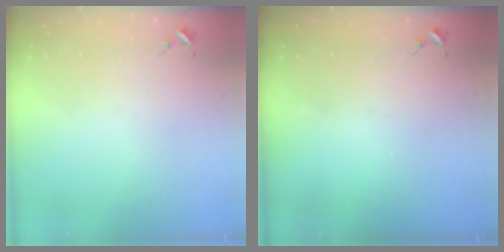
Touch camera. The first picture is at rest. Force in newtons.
{"total": 0.0}